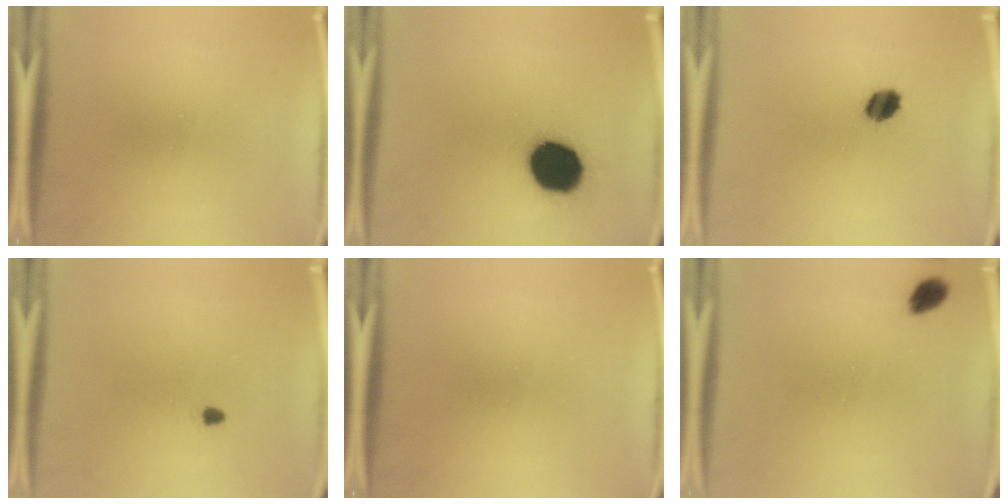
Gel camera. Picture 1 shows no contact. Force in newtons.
{"total": 16.4}
{"total": 4.5}
{"total": 0.8}
{"total": 0.0}
{"total": 2.6}